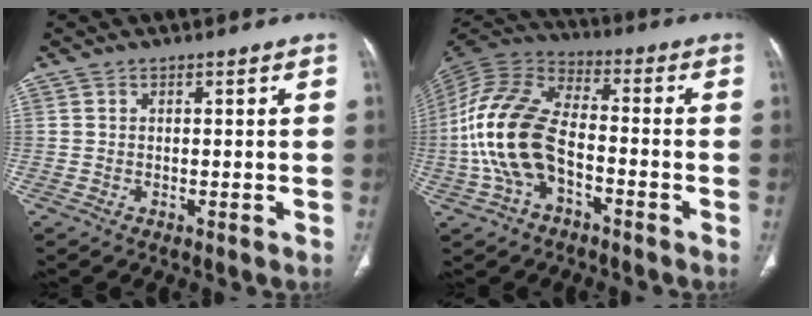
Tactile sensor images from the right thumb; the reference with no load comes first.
{"total": 16.7, "force": [-4.1, 9.8, 12.9], "torque": [-0.268, 0.035, -0.080]}